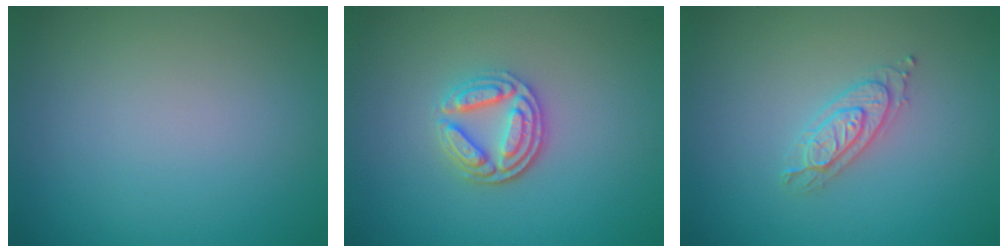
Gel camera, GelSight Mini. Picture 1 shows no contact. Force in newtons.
{"total": 3.7, "press": 3.2, "slide": 1.8}
{"total": 2.2, "press": 2.1, "slide": 0.5}